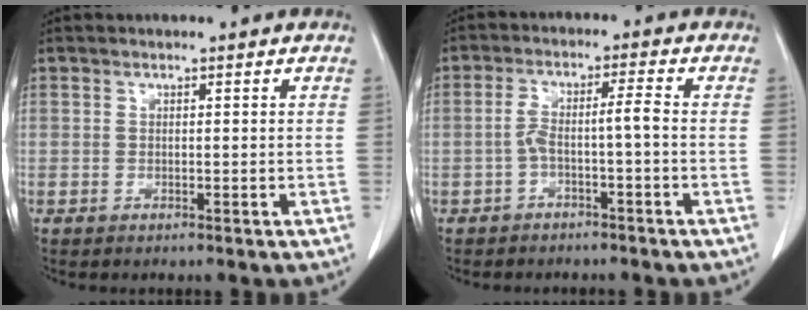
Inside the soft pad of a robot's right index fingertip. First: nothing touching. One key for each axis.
{"total": 4.2, "fx": -1.6, "fy": -0.1, "fz": 3.9, "tx": -0.081, "ty": 0.023, "tz": -0.026}